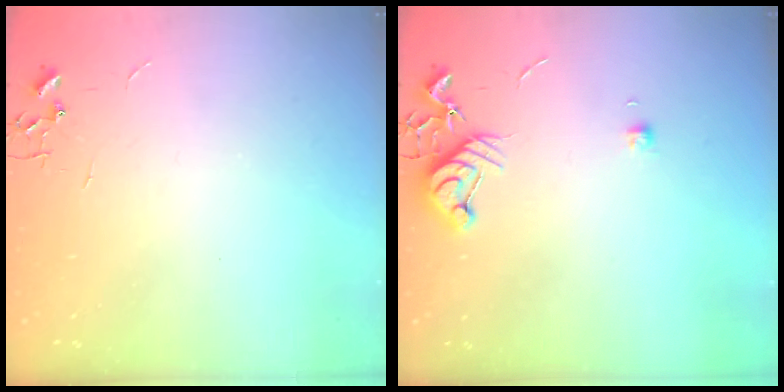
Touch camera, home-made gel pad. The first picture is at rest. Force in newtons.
{"total": 8.5, "press": 8.5, "slide": 0.9}